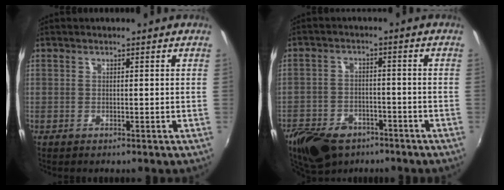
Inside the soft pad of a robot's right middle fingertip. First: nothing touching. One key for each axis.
{"total": 13.9, "fx": -9.4, "fy": 8.0, "fz": 6.4, "tx": -0.164, "ty": -0.012, "tz": -0.151}